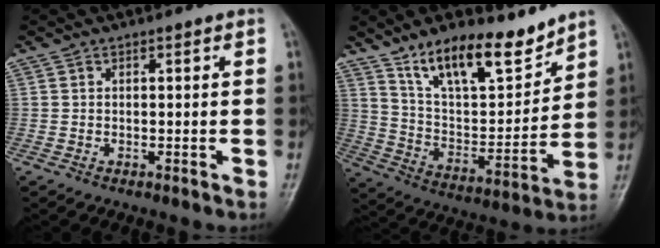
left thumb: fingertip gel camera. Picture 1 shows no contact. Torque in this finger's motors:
{"motor_torque": [0.30, 0.33, -0.46, -0.62, 0.14]}